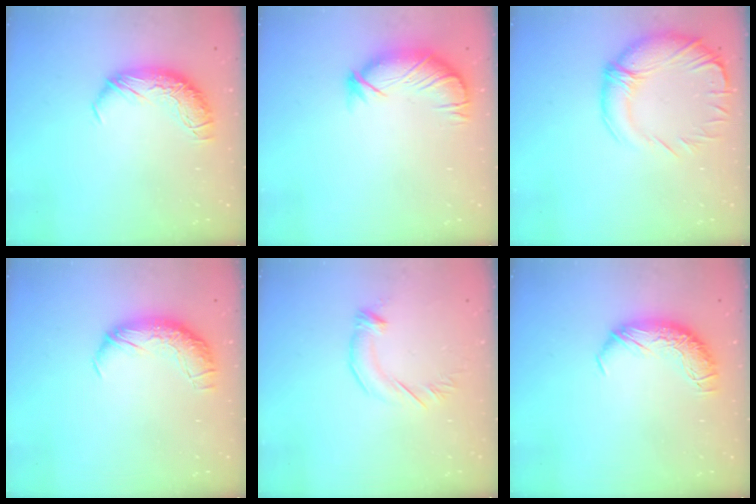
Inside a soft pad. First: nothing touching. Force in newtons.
{"total": 3.9, "press": 3.4, "slide": 2.1}
{"total": 5.5, "press": 4.1, "slide": 3.7}
{"total": 2.4, "press": 1.1, "slide": 2.2}
{"total": 2.9, "press": 2.9, "slide": 0.5}
{"total": 0.0}